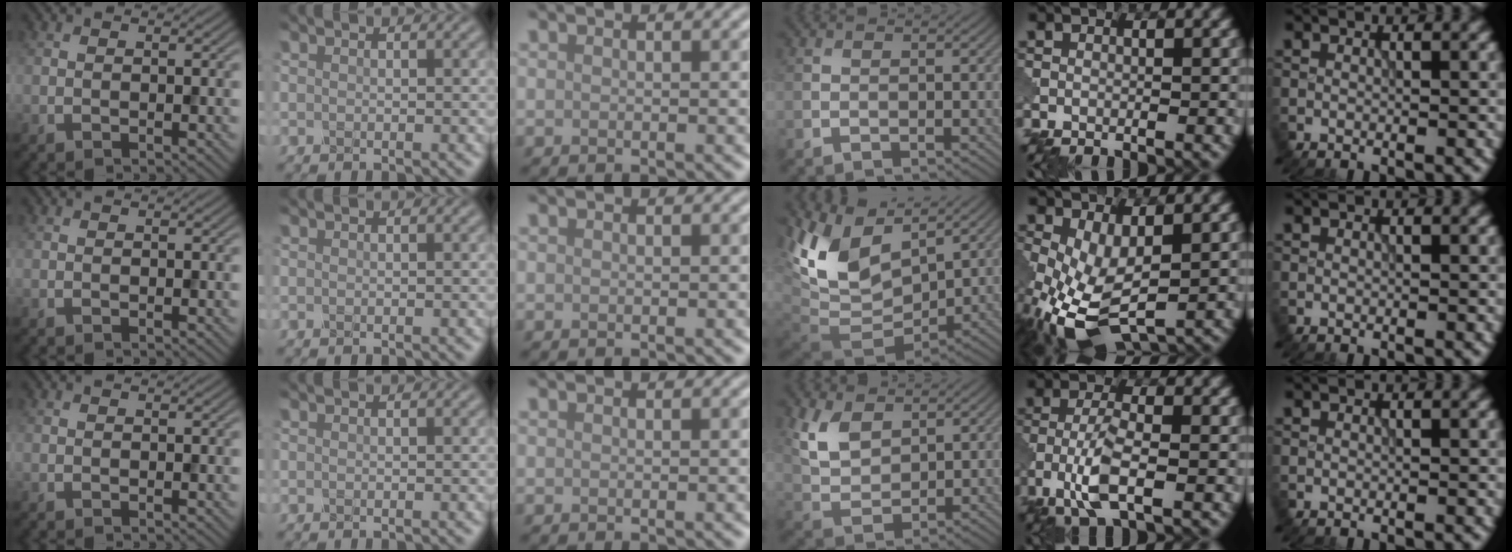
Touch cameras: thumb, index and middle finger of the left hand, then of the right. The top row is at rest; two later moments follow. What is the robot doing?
{"motion": "squeeze", "object": "clothespin"}